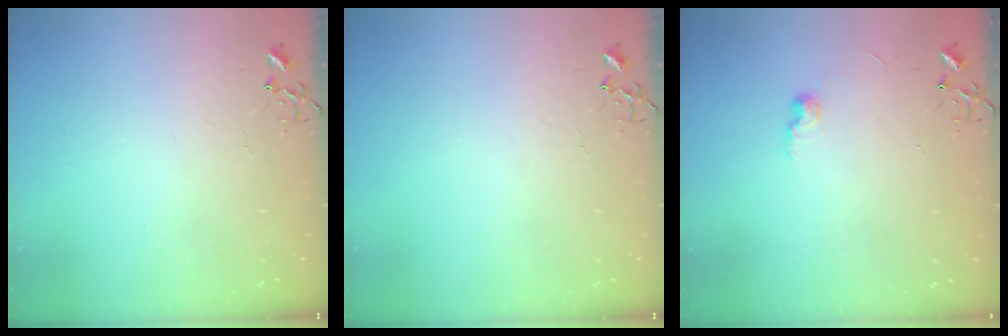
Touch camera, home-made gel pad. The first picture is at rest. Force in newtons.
{"total": 0.0}
{"total": 7.0, "press": 7.0, "slide": 0.6}